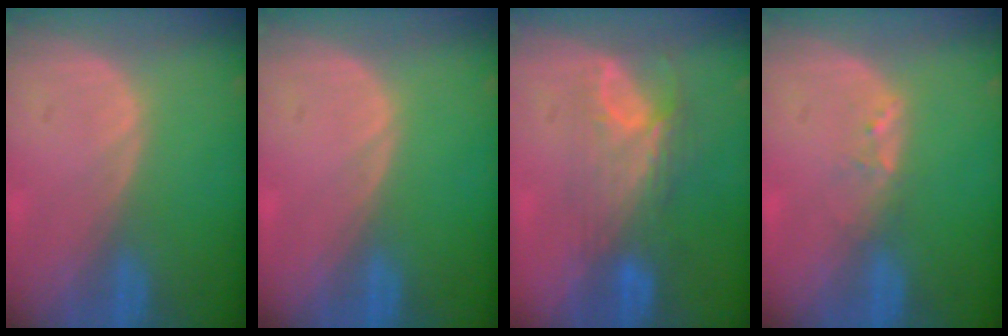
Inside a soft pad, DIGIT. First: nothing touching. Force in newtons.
{"total": 0.0}
{"total": 7.8, "press": 6.8, "slide": 3.9}
{"total": 1.6, "press": 1.5, "slide": 0.3}